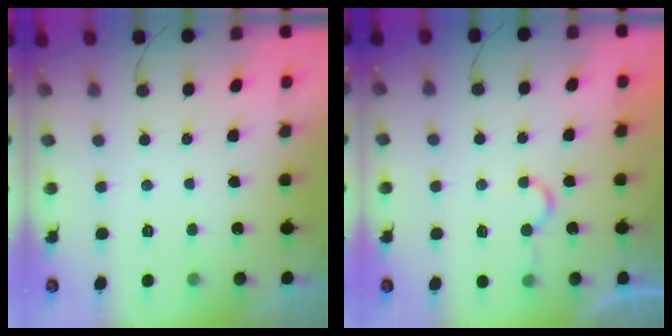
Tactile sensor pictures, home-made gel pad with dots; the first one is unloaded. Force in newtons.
{"total": 4.2, "press": 4.2, "slide": 0.3}